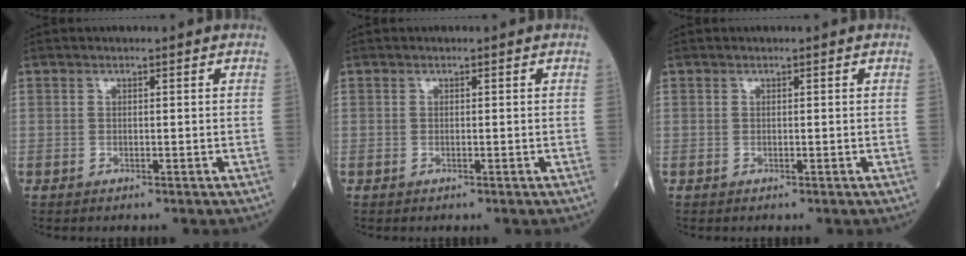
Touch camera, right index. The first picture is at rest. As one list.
[{"total": 0.0}, {"total": 0.0}]